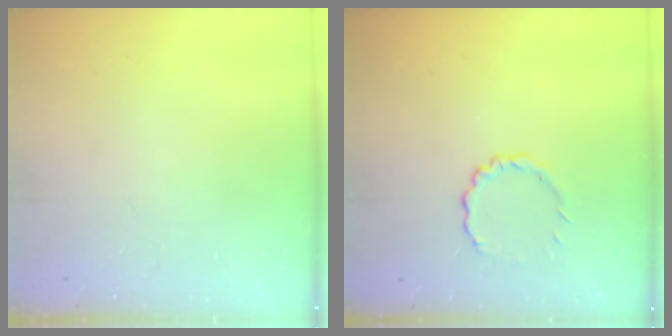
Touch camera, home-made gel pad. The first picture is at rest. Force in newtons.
{"total": 2.8, "press": 2.7, "slide": 0.9}